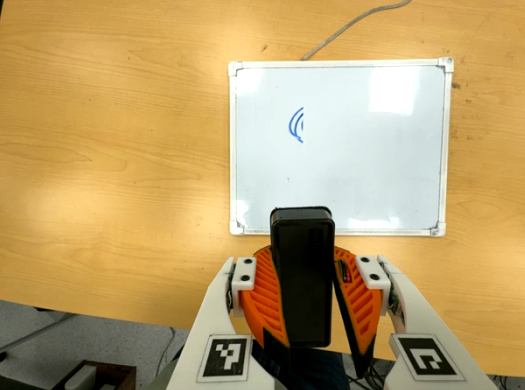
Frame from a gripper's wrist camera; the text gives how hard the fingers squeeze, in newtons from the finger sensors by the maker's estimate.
{"total": 14.0, "left": 12.5, "right": 15.5}